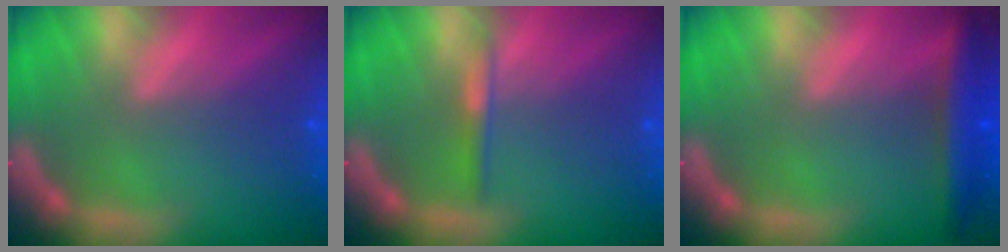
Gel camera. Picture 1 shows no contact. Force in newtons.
{"total": 1.4}
{"total": 4.0}